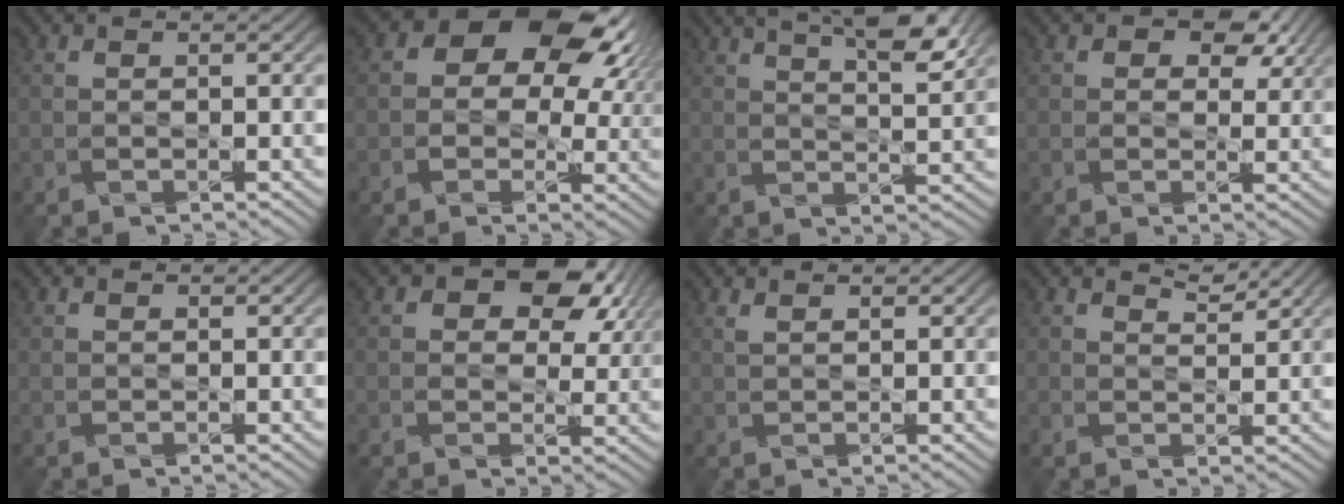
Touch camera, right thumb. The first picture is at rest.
{"total": 13.9, "force": [5.2, 9.5, 8.7], "torque": [-0.125, 0.013, 0.071]}
{"total": 9.2, "force": [5.9, 2.2, 6.8], "torque": [-0.084, 0.010, 0.081]}
{"total": 5.5, "force": [3.0, 3.6, 3.0], "torque": [-0.036, -0.008, 0.041]}
{"total": 0.5, "force": [0.5, 0.0, -0.2], "torque": [-0.001, -0.002, 0.007]}
{"total": 9.6, "force": [4.6, 6.1, 5.9], "torque": [-0.077, -0.002, 0.071]}
{"total": 1.3, "force": [1.2, 0.3, 0.2], "torque": [-0.005, -0.004, 0.018]}
{"total": 2.4, "force": [2.4, 0.3, 0.4], "torque": [-0.005, -0.009, 0.045]}